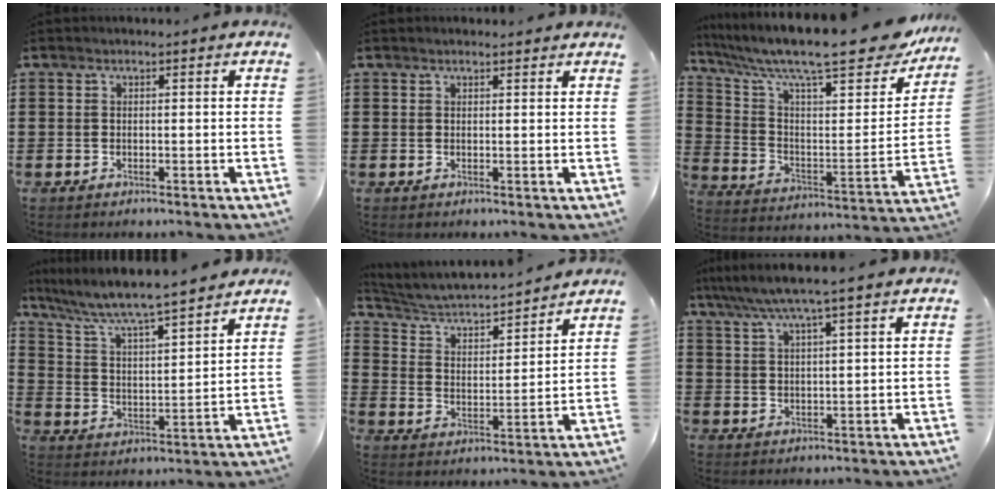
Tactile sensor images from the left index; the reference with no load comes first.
{"total": 0.9, "force": [0.9, 0.1, 0.2], "torque": [-0.005, 0.000, 0.018]}
{"total": 13.1, "force": [10.6, 2.0, 7.4], "torque": [-0.152, -0.079, 0.172]}
{"total": 5.8, "force": [5.2, 0.0, 2.5], "torque": [-0.073, -0.040, 0.081]}
{"total": 3.9, "force": [3.7, 0.4, 1.0], "torque": [-0.041, -0.036, 0.053]}
{"total": 5.2, "force": [4.2, -0.5, 3.0], "torque": [-0.072, -0.018, 0.072]}